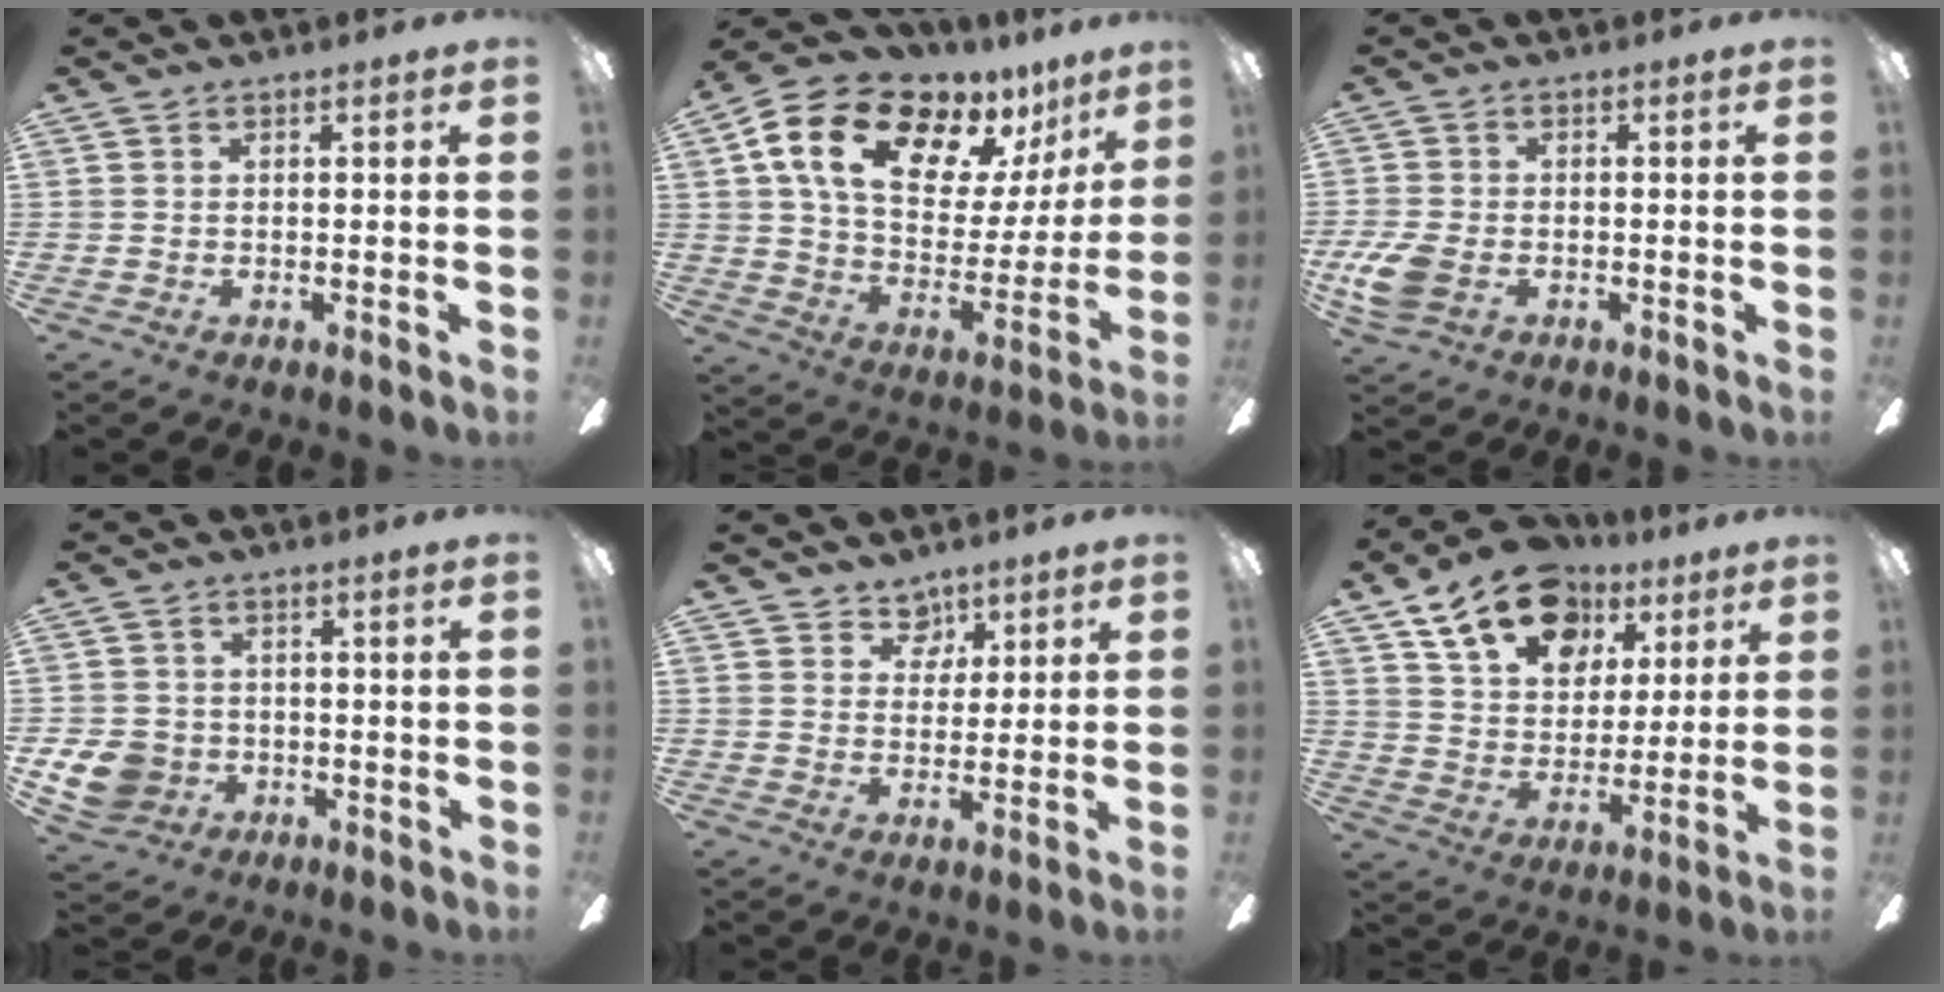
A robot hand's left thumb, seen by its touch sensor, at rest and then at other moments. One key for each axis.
{"total": 19.9, "fx": 12.4, "fy": 10.9, "fz": 11.1, "tx": -0.176, "ty": -0.073, "tz": 0.216}
{"total": 7.5, "fx": -2.2, "fy": 4.9, "fz": 5.2, "tx": -0.118, "ty": 0.004, "tz": -0.037}
{"total": 8.3, "fx": -2.4, "fy": 7.2, "fz": 3.4, "tx": -0.082, "ty": 0.017, "tz": -0.045}
{"total": 5.5, "fx": 3.8, "fy": 3.9, "fz": 0.8, "tx": -0.002, "ty": -0.021, "tz": 0.068}
{"total": 17.6, "fx": 10.5, "fy": 11.3, "fz": 8.3, "tx": -0.135, "ty": -0.049, "tz": 0.191}